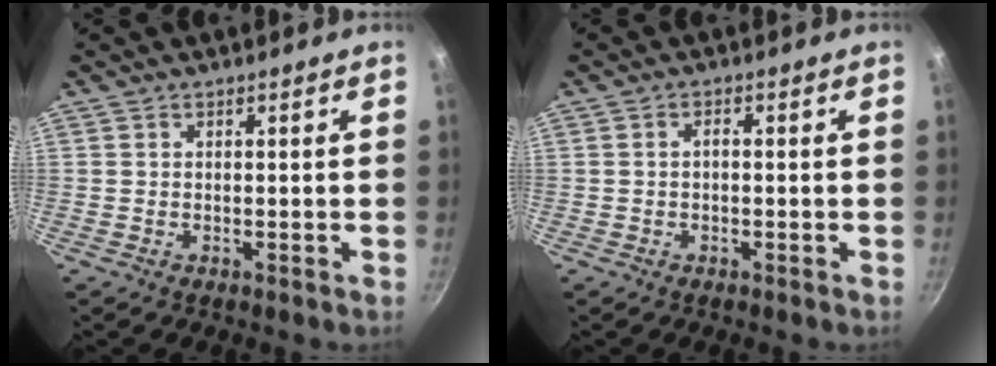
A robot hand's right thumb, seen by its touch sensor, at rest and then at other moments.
{"total": 1.3, "force": [-0.2, 0.7, 1.1], "torque": [-0.019, 0.011, -0.004]}